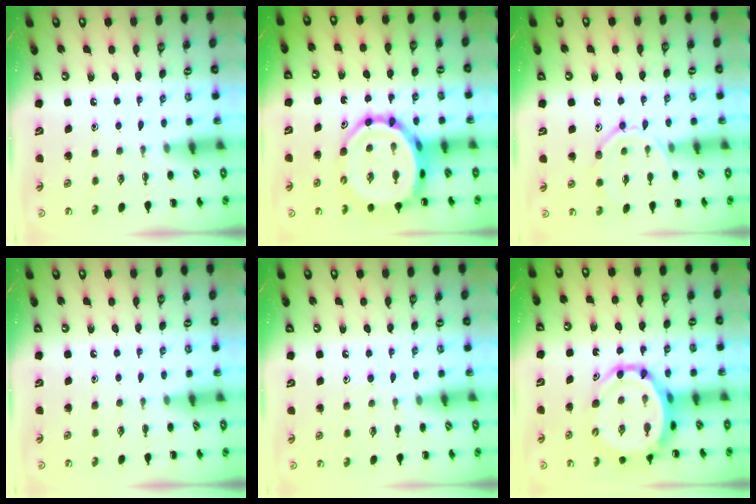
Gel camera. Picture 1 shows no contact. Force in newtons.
{"total": 14.4, "press": 13.8, "slide": 4.2}
{"total": 9.8, "press": 9.7, "slide": 0.8}
{"total": 0.0}
{"total": 7.5, "press": 7.1, "slide": 2.2}
{"total": 9.6, "press": 9.2, "slide": 2.9}